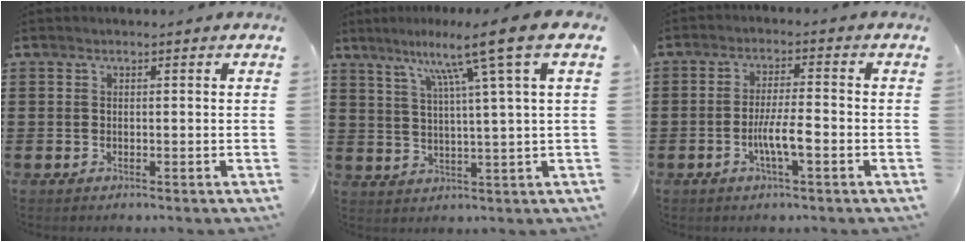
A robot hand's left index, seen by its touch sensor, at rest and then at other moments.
{"total": 9.8, "force": [5.6, -1.5, 7.9], "torque": [-0.153, -0.020, 0.078]}
{"total": 5.3, "force": [-1.8, 0.9, 4.9], "torque": [-0.096, -0.001, -0.036]}